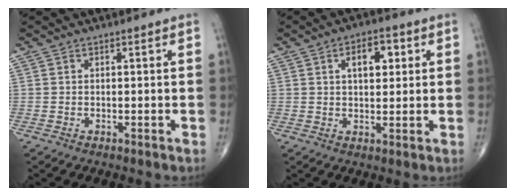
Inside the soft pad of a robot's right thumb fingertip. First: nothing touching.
{"total": 6.8, "force": [2.1, 3.7, 5.3], "torque": [-0.058, 0.002, 0.030]}